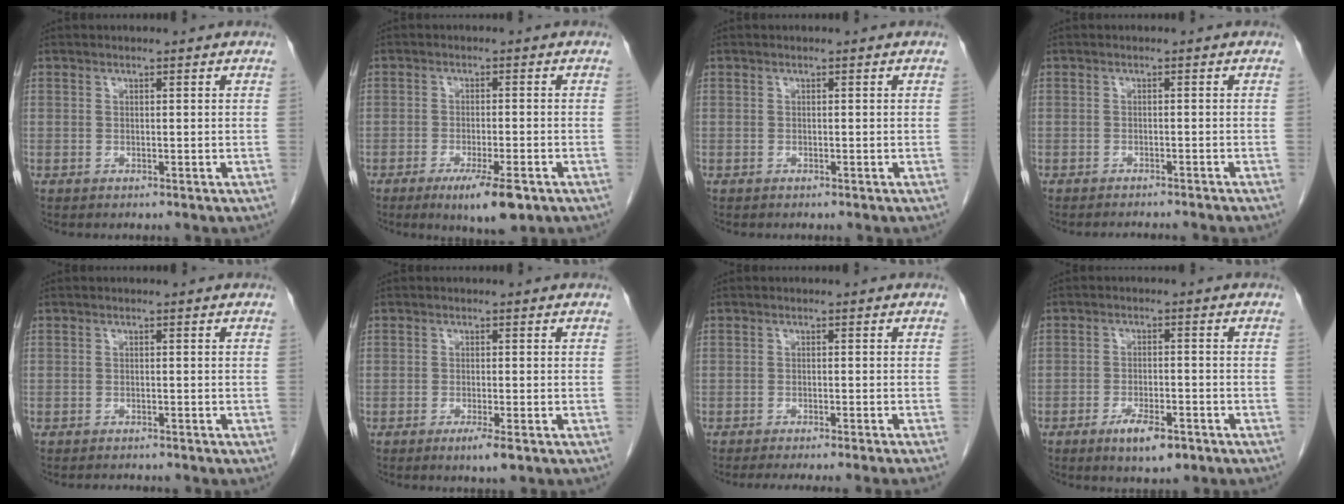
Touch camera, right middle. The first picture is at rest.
{"total": 6.7, "force": [-3.9, 1.3, 5.3], "torque": [-0.086, -0.012, -0.055]}
{"total": 0.0}
{"total": 4.6, "force": [-4.3, 0.1, 1.6], "torque": [-0.013, -0.004, -0.055]}
{"total": 1.6, "force": [-1.6, 0.1, 0.2], "torque": [0.001, -0.004, -0.021]}
{"total": 2.0, "force": [-1.2, 0.2, 1.6], "torque": [-0.026, -0.004, -0.019]}
{"total": 8.3, "force": [-7.3, -1.1, 3.9], "torque": [-0.019, -0.016, -0.099]}
{"total": 5.6, "force": [-3.4, 1.6, 4.1], "torque": [-0.074, -0.005, -0.050]}